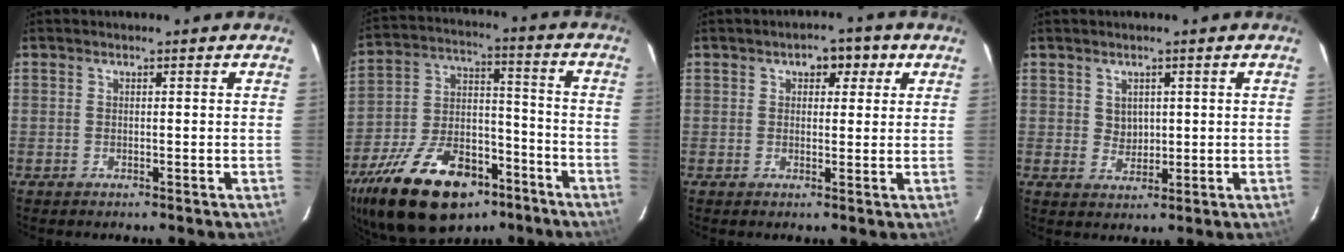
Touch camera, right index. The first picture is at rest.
{"total": 24.5, "force": [-15.3, 12.7, 14.3], "torque": [-0.286, -0.001, -0.239]}
{"total": 4.2, "force": [1.7, 2.9, 2.6], "torque": [-0.035, 0.018, 0.022]}
{"total": 2.9, "force": [1.0, 2.5, 0.8], "torque": [-0.008, 0.002, 0.025]}